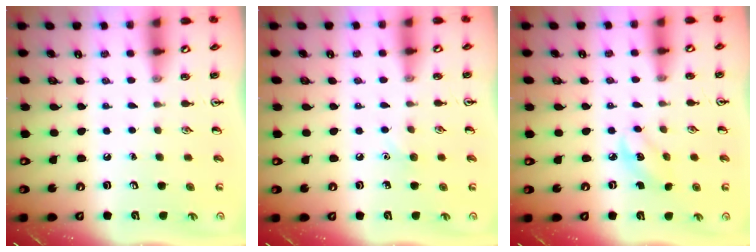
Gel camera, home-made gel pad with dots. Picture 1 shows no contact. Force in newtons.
{"total": 4.7, "press": 4.4, "slide": 1.5}
{"total": 2.8, "press": 2.7, "slide": 0.8}